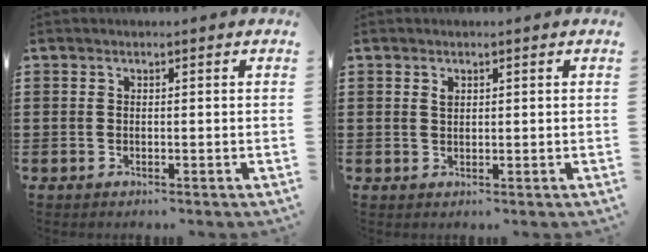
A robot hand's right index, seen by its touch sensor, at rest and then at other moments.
{"total": 1.0, "force": [0.6, 0.6, 0.7], "torque": [-0.015, 0.003, 0.010]}